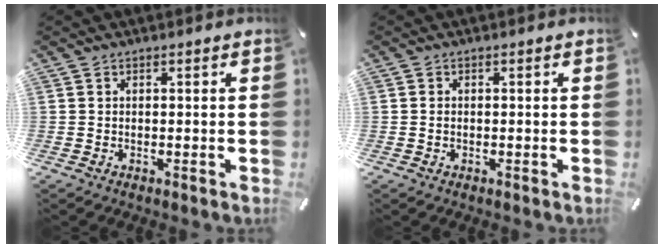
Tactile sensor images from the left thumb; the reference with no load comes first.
{"total": 0.9, "force": [-0.1, 0.6, 0.6], "torque": [-0.014, 0.004, -0.004]}